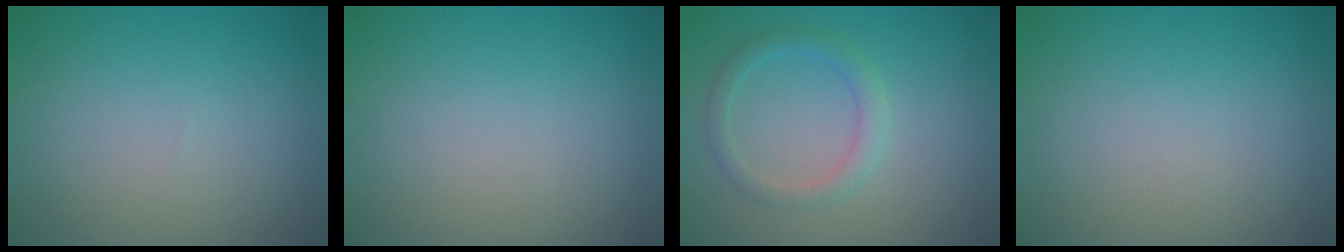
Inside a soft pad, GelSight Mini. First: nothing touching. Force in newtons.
{"total": 0.0}
{"total": 2.0, "press": 2.0, "slide": 0.1}
{"total": 0.0}